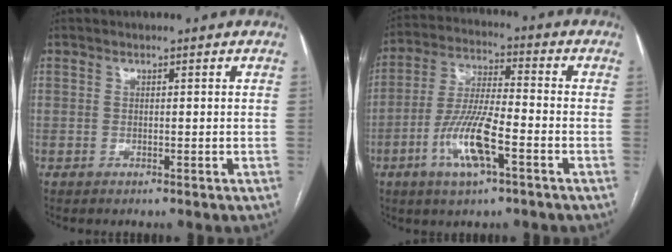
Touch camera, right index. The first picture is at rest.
{"total": 11.0, "force": [-4.5, 2.2, 9.9], "torque": [-0.202, -0.003, -0.083]}